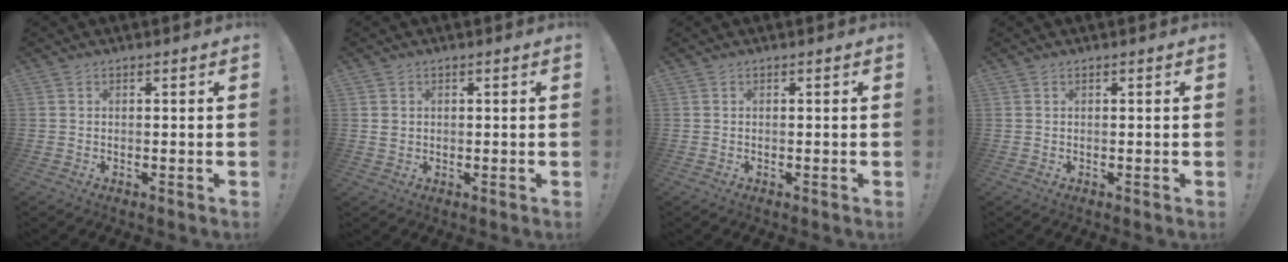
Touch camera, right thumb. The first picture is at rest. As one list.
[{"total": 1.7, "force": [0.6, 1.5, 0.4], "torque": [-0.003, 0.002, 0.011]}, {"total": 0.0}, {"total": 0.0}]